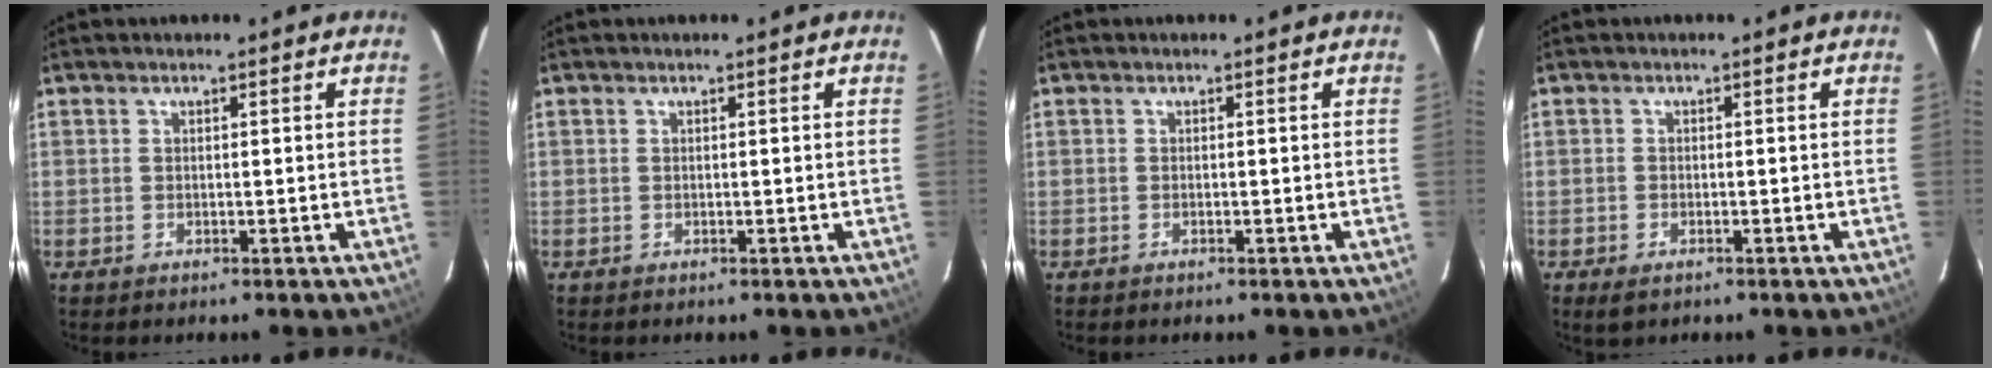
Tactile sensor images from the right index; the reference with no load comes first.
{"total": 0.0}
{"total": 0.0}
{"total": 2.4, "force": [-1.5, 1.2, 1.4], "torque": [-0.029, -0.008, -0.027]}